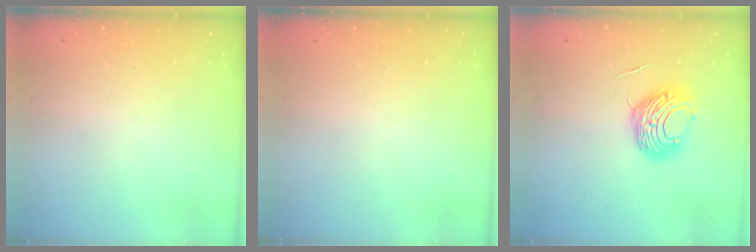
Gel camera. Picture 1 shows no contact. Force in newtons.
{"total": 0.0}
{"total": 10.2, "press": 10.2, "slide": 0.8}